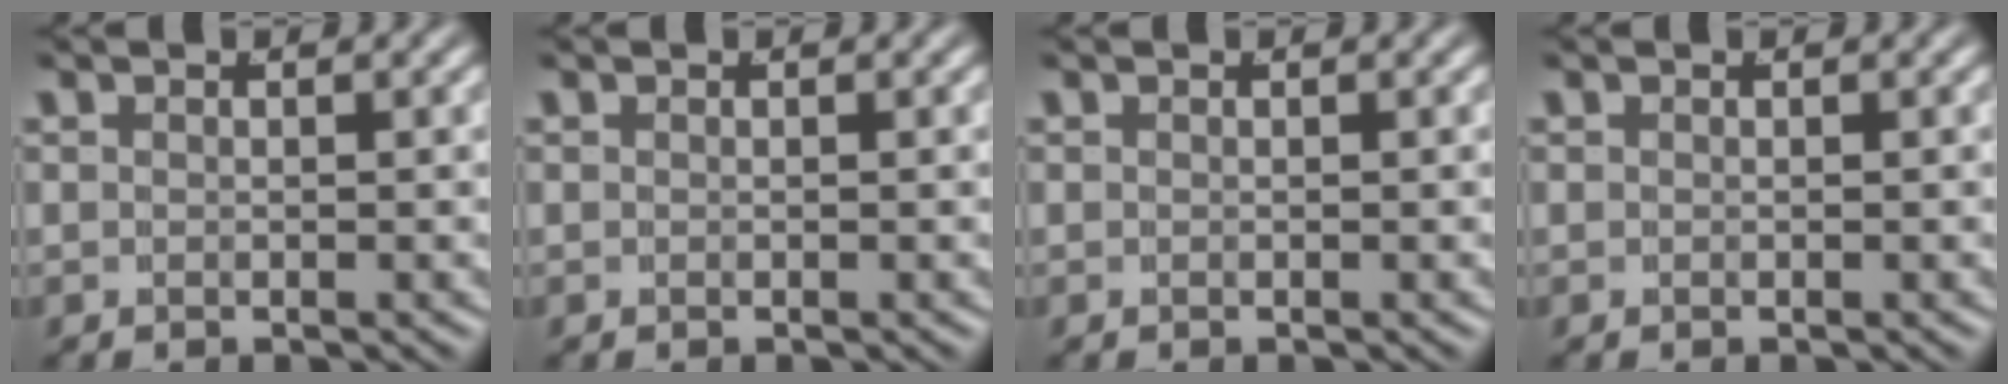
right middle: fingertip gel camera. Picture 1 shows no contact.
{"total": 0.0}
{"total": 0.0}
{"total": 0.0}